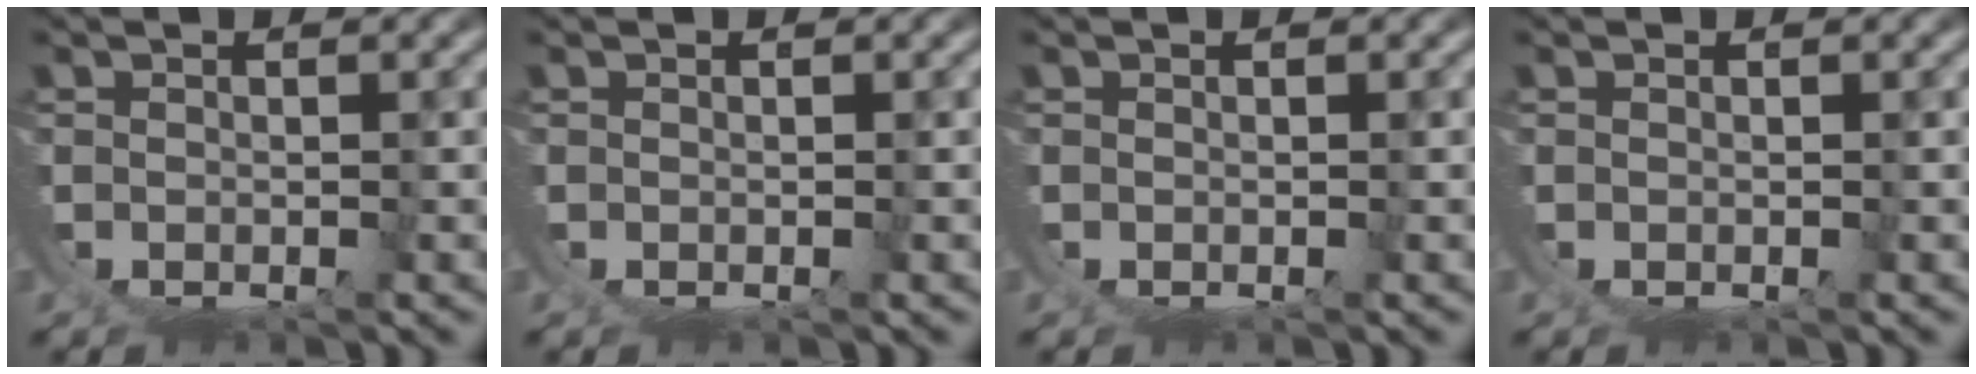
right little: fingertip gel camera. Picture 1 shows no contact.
{"total": 0.0}
{"total": 0.0}
{"total": 0.0}